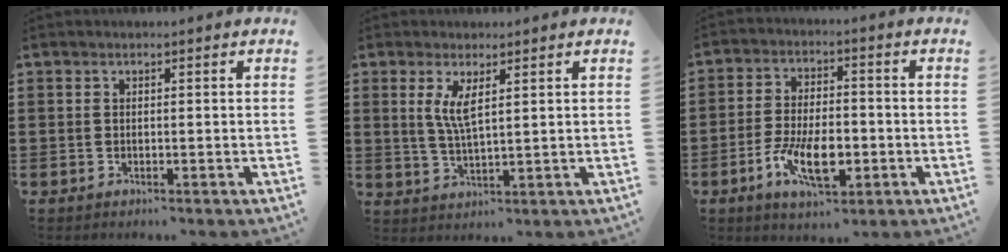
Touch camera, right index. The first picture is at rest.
{"total": 4.2, "force": [1.7, 1.0, 3.7], "torque": [-0.078, 0.003, 0.028]}
{"total": 9.2, "force": [-3.3, 4.0, 7.6], "torque": [-0.157, -0.005, -0.057]}